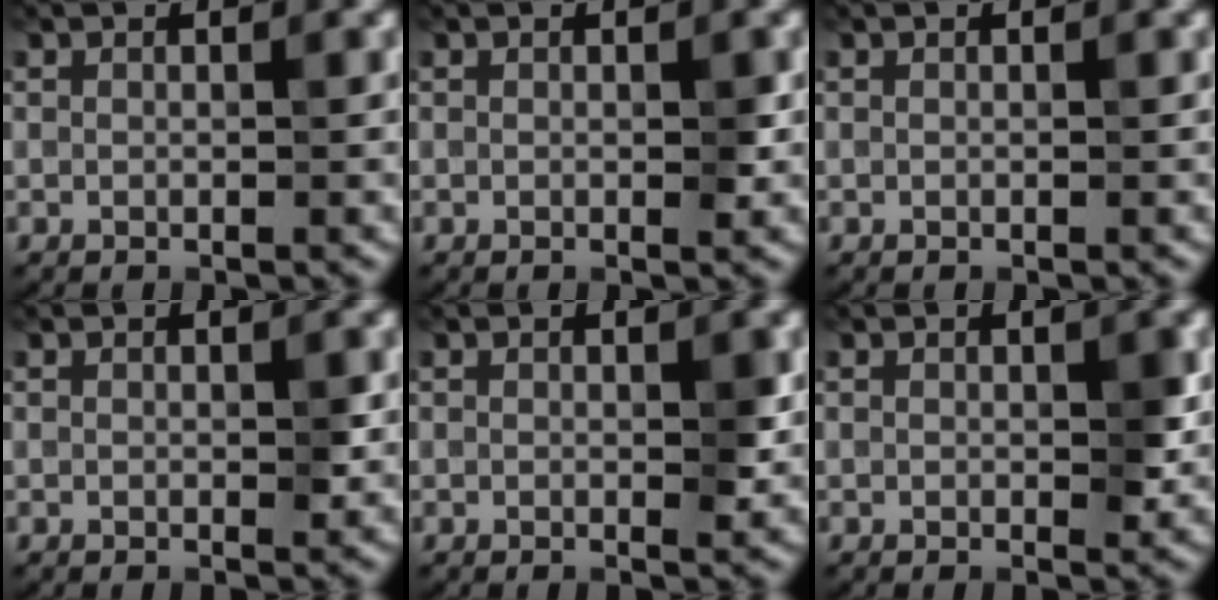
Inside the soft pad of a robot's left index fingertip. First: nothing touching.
{"total": 0.7, "force": [0.0, 0.3, 0.7], "torque": [-0.006, -0.003, 0.000]}
{"total": 0.0}
{"total": 0.7, "force": [0.0, 0.3, 0.6], "torque": [-0.006, -0.003, 0.000]}
{"total": 1.1, "force": [0.1, 0.4, 1.0], "torque": [-0.010, -0.004, 0.000]}
{"total": 1.4, "force": [0.0, 0.6, 1.2], "torque": [-0.011, -0.005, 0.001]}